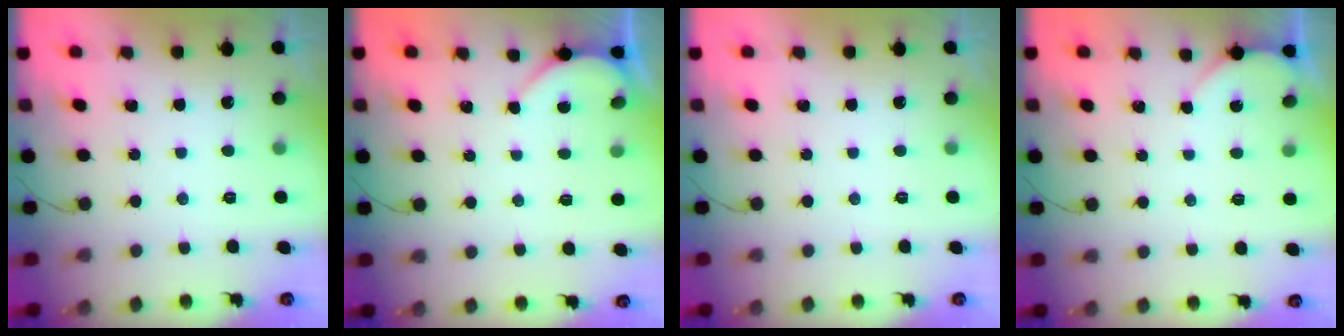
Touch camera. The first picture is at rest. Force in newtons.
{"total": 3.0, "press": 3.0, "slide": 0.2}
{"total": 0.0}
{"total": 1.9, "press": 1.9, "slide": 0.3}